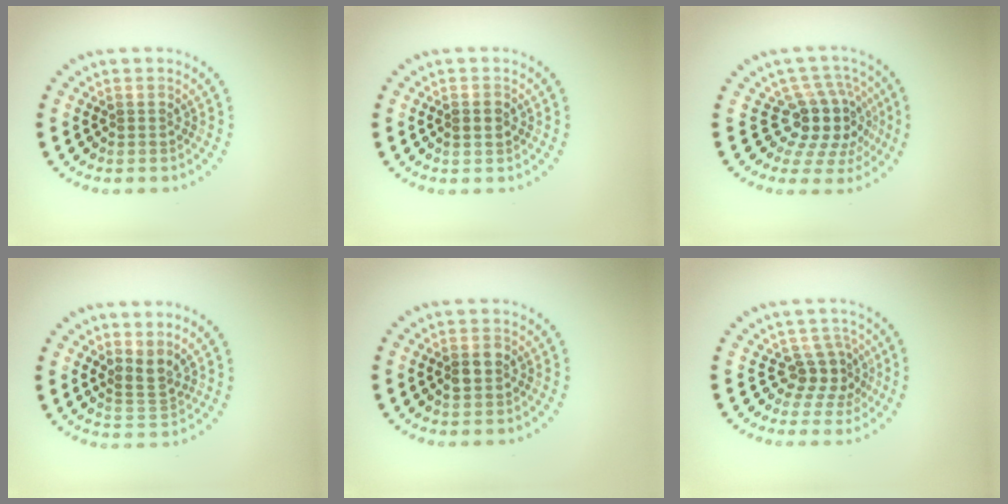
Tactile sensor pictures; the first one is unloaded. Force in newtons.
{"total": 1.3, "press": 1.3, "slide": 0.3}
{"total": 4.9, "press": 3.6, "slide": 3.3}
{"total": 2.2, "press": 1.5, "slide": 1.6}
{"total": 2.2, "press": 2.2, "slide": 0.1}
{"total": 2.9, "press": 2.0, "slide": 2.1}